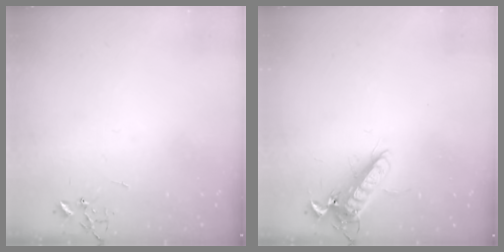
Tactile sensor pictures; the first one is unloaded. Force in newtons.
{"total": 12.8, "press": 12.7, "slide": 1.9}